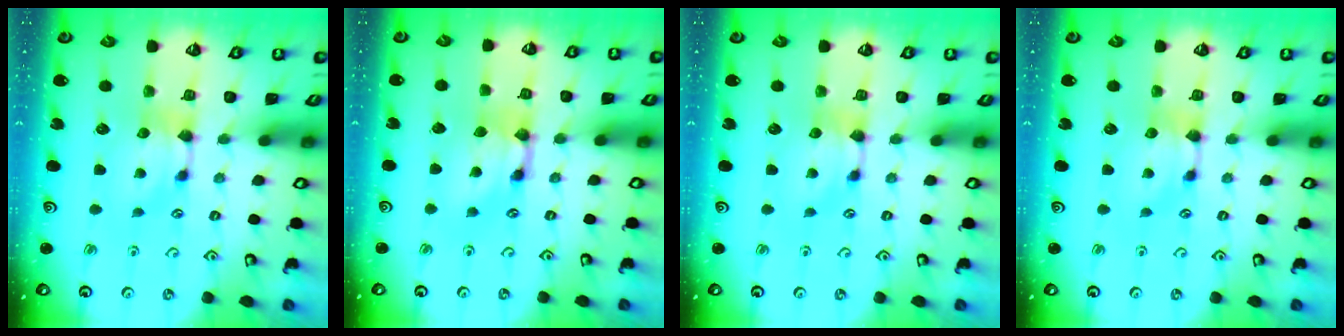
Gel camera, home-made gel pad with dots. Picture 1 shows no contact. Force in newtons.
{"total": 2.5, "press": 2.5, "slide": 0.2}
{"total": 0.0}
{"total": 0.0}